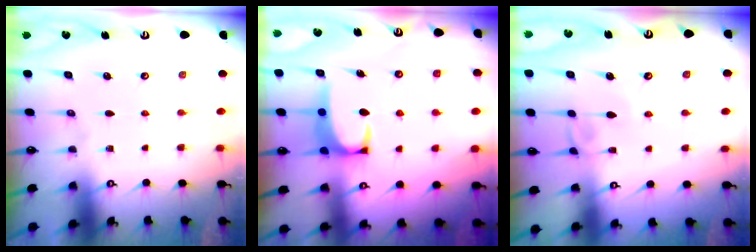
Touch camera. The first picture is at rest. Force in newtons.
{"total": 3.5, "press": 3.5, "slide": 0.4}
{"total": 3.6, "press": 3.6, "slide": 0.1}